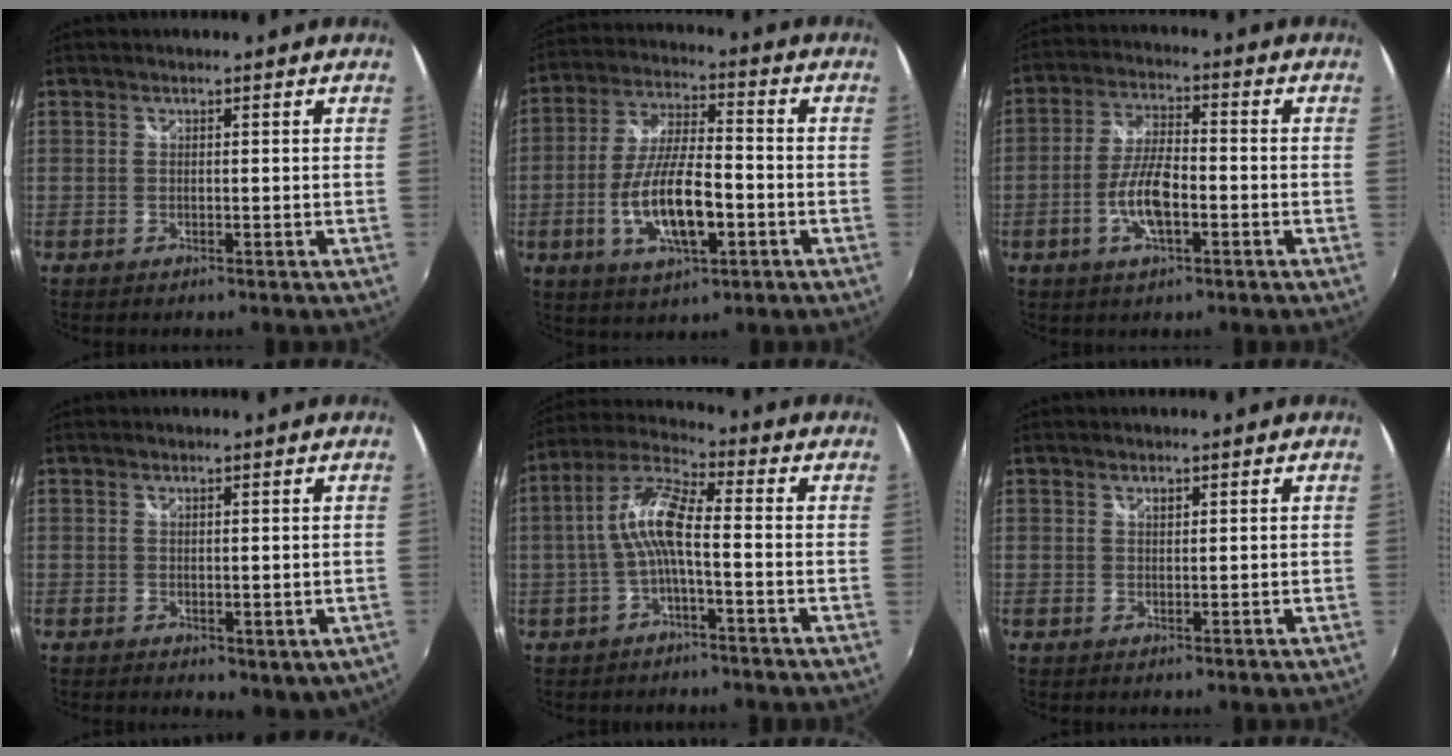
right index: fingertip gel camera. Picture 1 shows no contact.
{"total": 13.7, "force": [-4.2, 4.4, 12.3], "torque": [-0.248, -0.006, -0.073]}
{"total": 8.4, "force": [-2.9, 2.8, 7.4], "torque": [-0.150, 0.003, -0.056]}
{"total": 3.1, "force": [0.3, 1.9, 2.5], "torque": [-0.033, -0.013, 0.011]}
{"total": 8.2, "force": [-1.4, 1.6, 7.9], "torque": [-0.177, 0.017, -0.026]}
{"total": 0.8, "force": [0.6, 0.4, 0.3], "torque": [-0.002, 0.001, 0.010]}